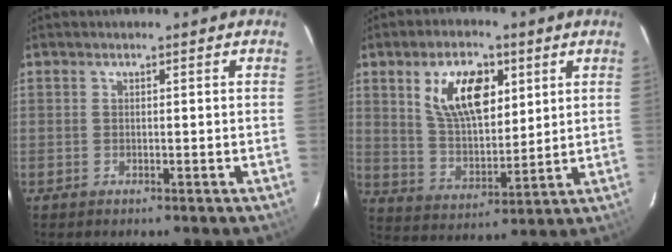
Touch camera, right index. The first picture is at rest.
{"total": 13.2, "force": [5.4, 6.9, 9.9], "torque": [-0.172, 0.014, 0.105]}